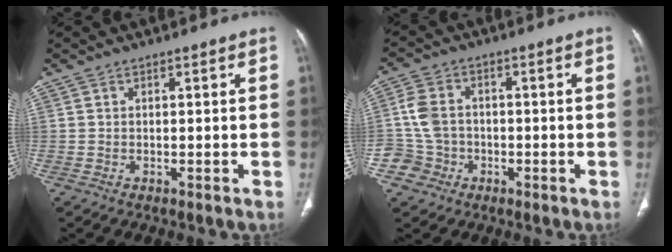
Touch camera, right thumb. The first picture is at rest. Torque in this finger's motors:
{"motor_torque": [0.55, 1.77, 0.87, 0.02, 0.03]}